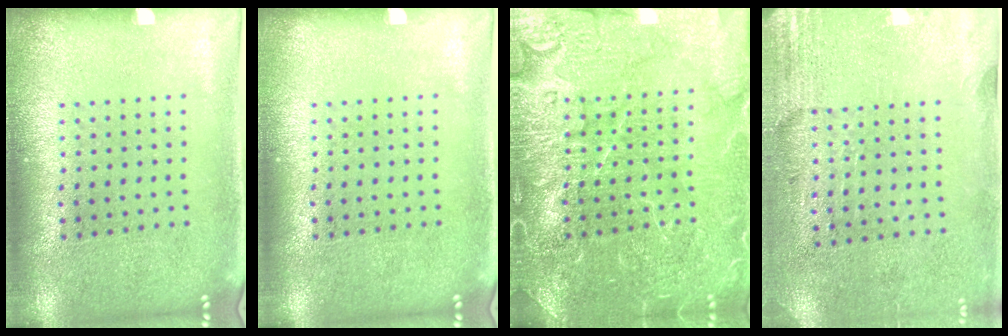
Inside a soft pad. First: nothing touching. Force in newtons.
{"total": 0.0}
{"total": 7.1, "press": 7.0, "slide": 1.0}
{"total": 2.8, "press": 2.4, "slide": 1.4}